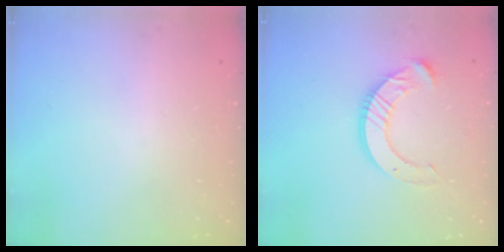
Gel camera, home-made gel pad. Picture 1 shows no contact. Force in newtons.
{"total": 12.2, "press": 12.1, "slide": 1.2}